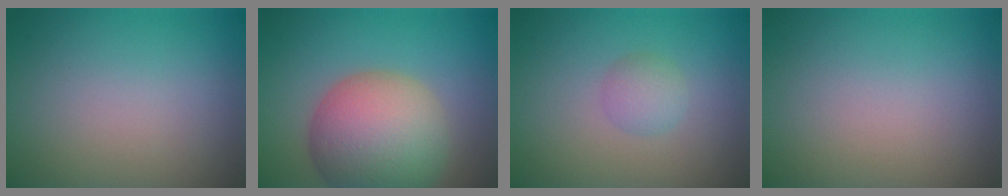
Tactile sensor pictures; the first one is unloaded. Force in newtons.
{"total": 10.7, "press": 10.7, "slide": 0.8}
{"total": 1.8, "press": 1.8, "slide": 0.1}
{"total": 0.0}